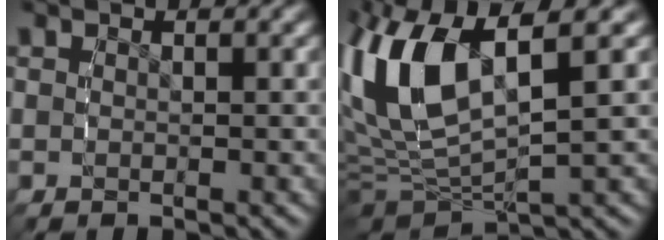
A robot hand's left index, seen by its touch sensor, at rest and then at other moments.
{"total": 9.5, "force": [1.9, 5.9, 7.2], "torque": [-0.177, -0.004, 0.037]}